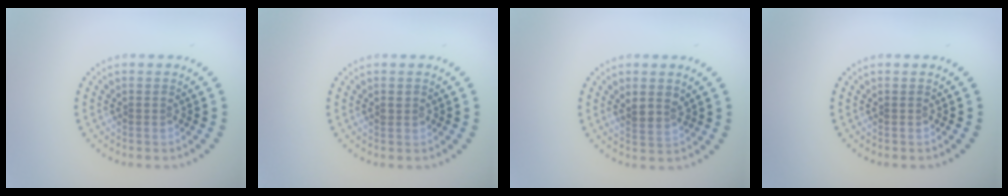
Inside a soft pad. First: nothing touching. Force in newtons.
{"total": 0.7, "press": 0.7, "slide": 0.3}
{"total": 2.2, "press": 1.9, "slide": 1.2}
{"total": 0.0}